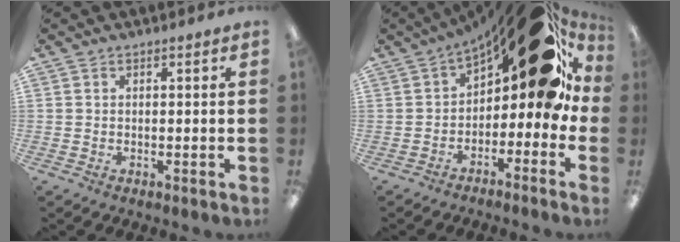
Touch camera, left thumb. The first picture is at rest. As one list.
[{"total": 22.0, "force": [9.8, 9.0, 17.5], "torque": [-0.236, -0.049, 0.164]}]